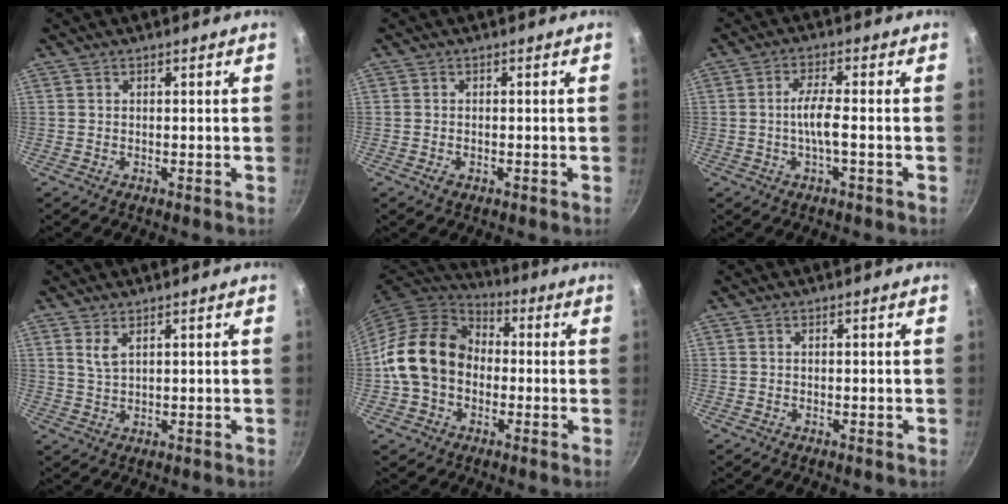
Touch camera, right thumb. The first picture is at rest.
{"total": 1.3, "force": [-0.6, 0.8, 0.7], "torque": [-0.016, 0.000, -0.010]}
{"total": 4.6, "force": [-1.1, 0.7, 4.4], "torque": [-0.097, 0.013, -0.026]}
{"total": 2.7, "force": [1.4, 1.1, 2.0], "torque": [-0.040, -0.011, 0.032]}
{"total": 16.1, "force": [-0.8, 12.6, 10.0], "torque": [-0.149, 0.037, -0.027]}
{"total": 0.0}